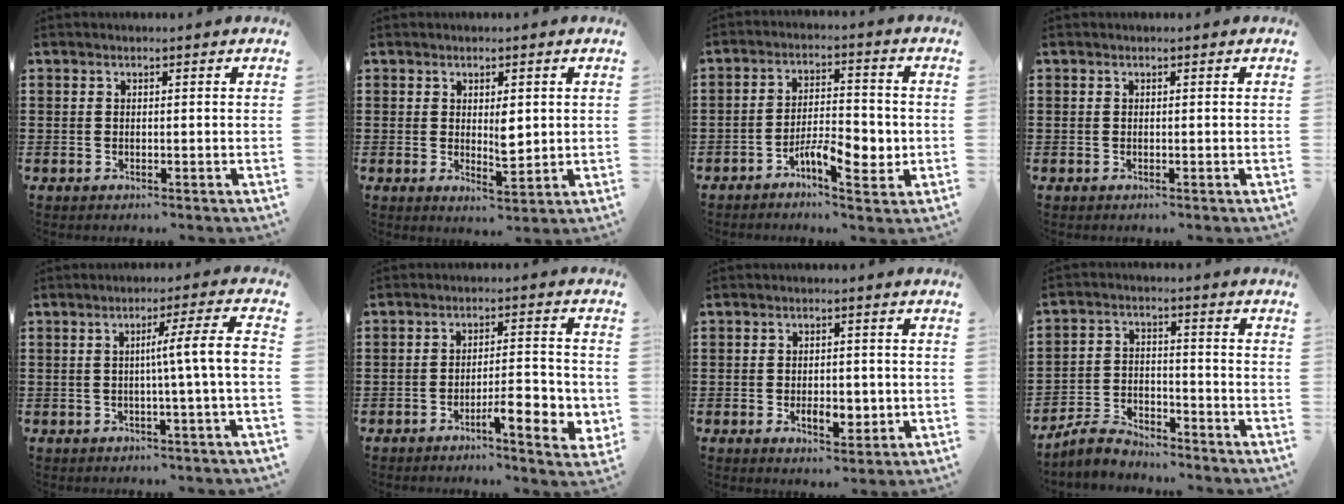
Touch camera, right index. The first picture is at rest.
{"total": 3.8, "force": [0.8, 1.7, 3.4], "torque": [-0.044, -0.008, 0.009]}
{"total": 7.1, "force": [-2.9, 2.6, 6.0], "torque": [-0.097, 0.008, -0.047]}
{"total": 0.0}
{"total": 6.6, "force": [-0.4, -0.7, 6.5], "torque": [-0.109, -0.010, -0.015]}
{"total": 6.4, "force": [-3.0, 1.4, 5.5], "torque": [-0.079, -0.003, -0.050]}
{"total": 4.3, "force": [-1.1, 2.2, 3.6], "torque": [-0.054, 0.002, -0.019]}
{"total": 3.8, "force": [-3.6, 0.9, 0.6], "torque": [-0.022, 0.006, -0.077]}